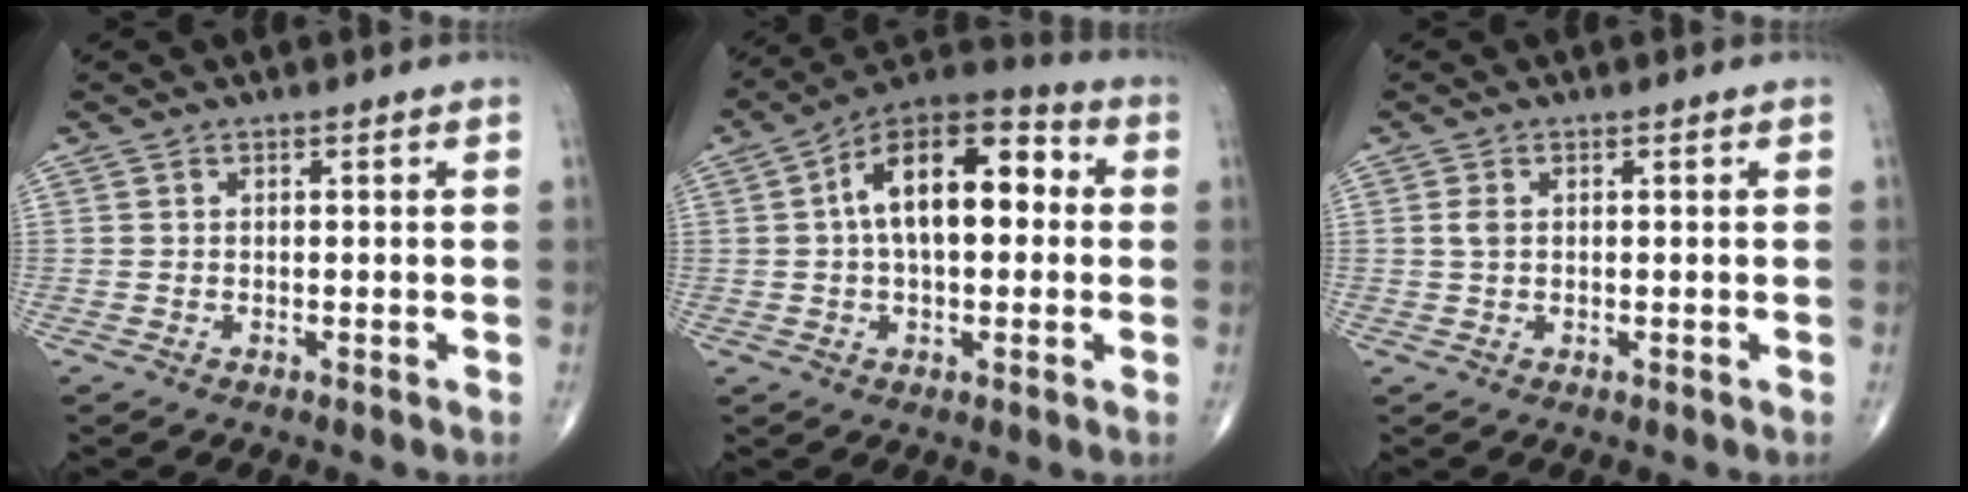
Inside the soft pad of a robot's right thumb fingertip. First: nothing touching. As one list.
[{"total": 16.6, "force": [2.2, 8.7, 14.0], "torque": [-0.210, 0.039, 0.025]}, {"total": 1.5, "force": [0.2, 0.9, 1.1], "torque": [-0.025, 0.001, 0.005]}]